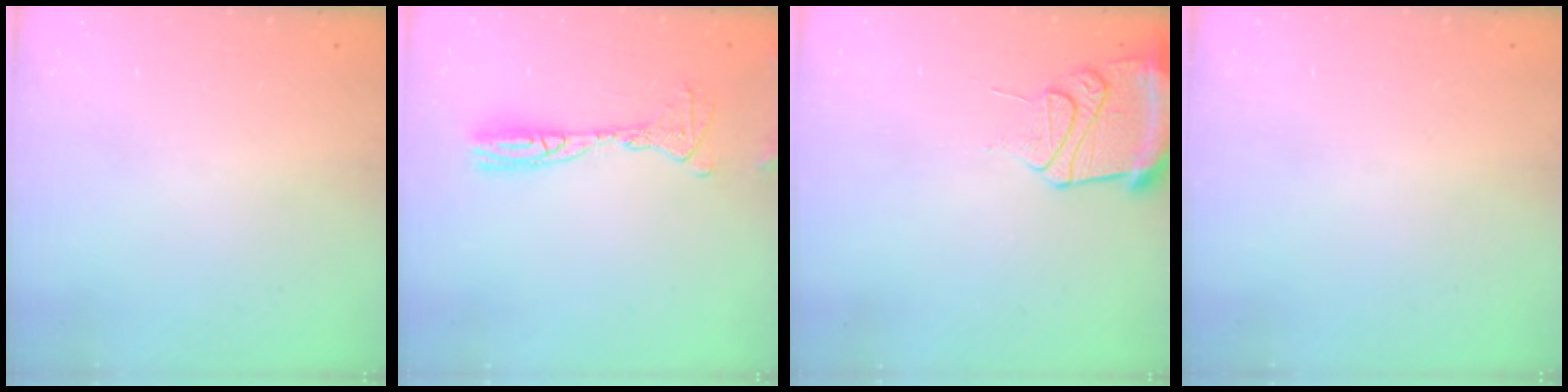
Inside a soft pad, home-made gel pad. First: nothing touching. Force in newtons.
{"total": 14.6, "press": 12.8, "slide": 7.1}
{"total": 12.9, "press": 12.8, "slide": 1.5}
{"total": 0.0}